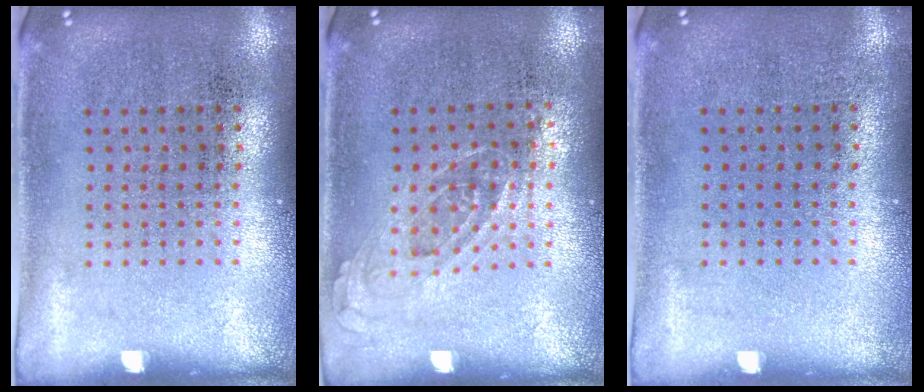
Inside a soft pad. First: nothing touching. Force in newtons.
{"total": 0.7, "press": 0.6, "slide": 0.3}
{"total": 0.0}